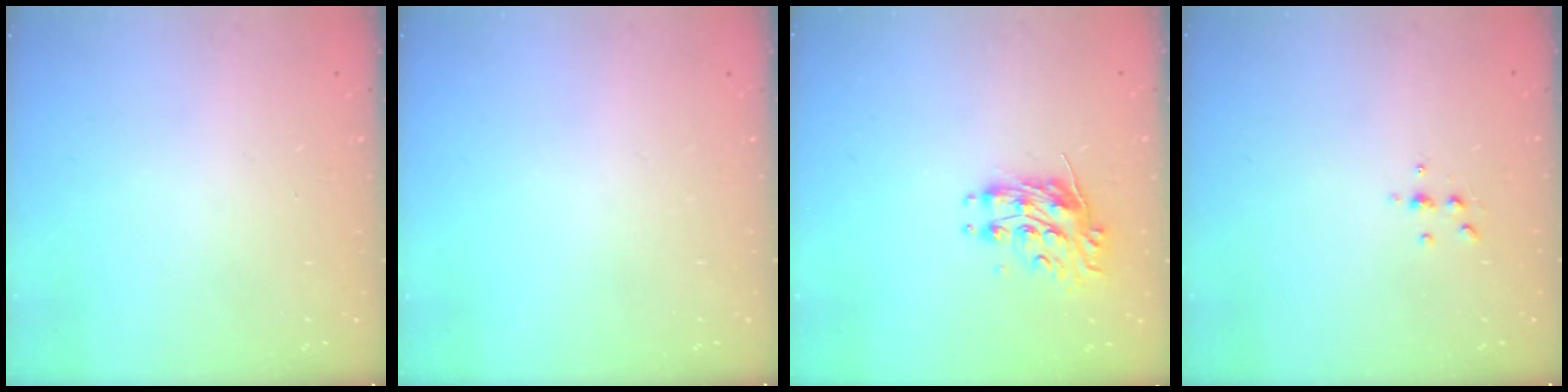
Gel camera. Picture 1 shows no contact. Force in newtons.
{"total": 0.0}
{"total": 10.4, "press": 10.4, "slide": 0.5}
{"total": 3.9, "press": 3.9, "slide": 0.6}